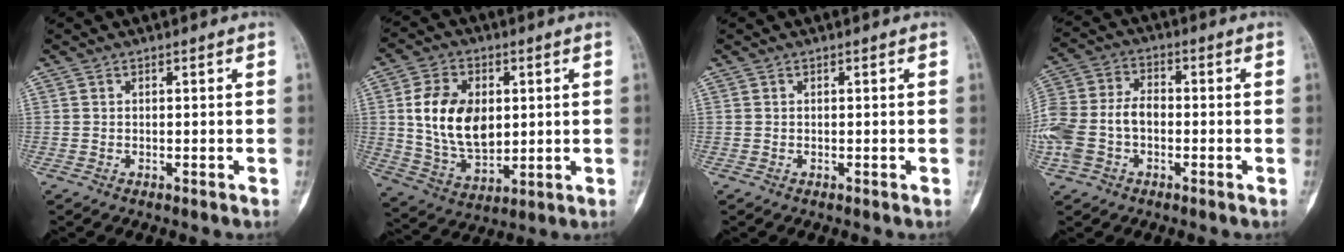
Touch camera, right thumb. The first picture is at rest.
{"total": 15.0, "force": [2.3, 9.7, 11.2], "torque": [-0.172, -0.014, 0.049]}
{"total": 0.0}
{"total": 12.9, "force": [-2.6, 8.8, 9.2], "torque": [-0.207, 0.032, -0.053]}